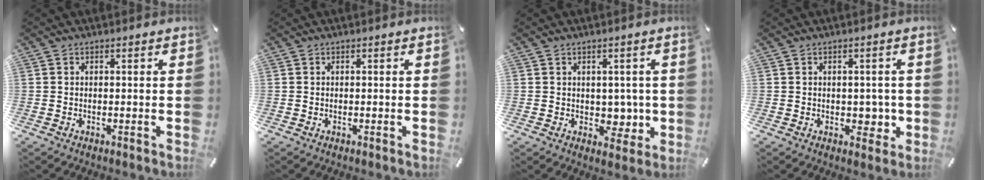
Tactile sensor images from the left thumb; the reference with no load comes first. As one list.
[{"total": 0.0}, {"total": 5.1, "force": [0.8, 4.5, 2.3], "torque": [-0.011, -0.006, 0.013]}, {"total": 3.6, "force": [-0.3, 2.8, 2.2], "torque": [-0.015, -0.004, -0.008]}]